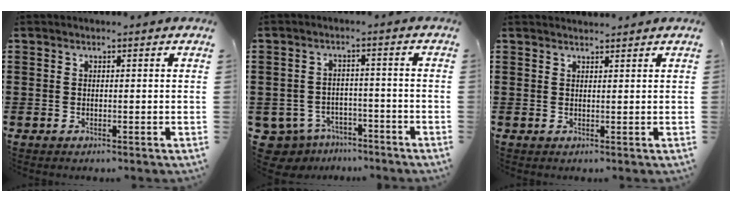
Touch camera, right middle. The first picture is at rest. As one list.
[{"total": 4.0, "force": [-3.7, 1.5, 0.5], "torque": [-0.038, 0.000, -0.084]}, {"total": 1.3, "force": [1.3, 0.1, 0.1], "torque": [0.005, -0.002, 0.023]}]